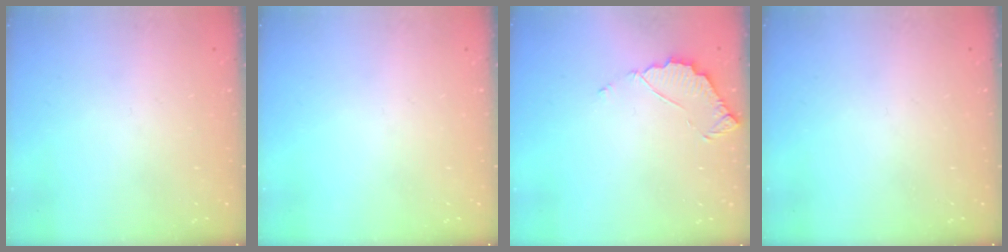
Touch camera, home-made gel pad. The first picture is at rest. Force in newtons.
{"total": 0.0}
{"total": 3.8, "press": 3.7, "slide": 0.3}
{"total": 0.0}